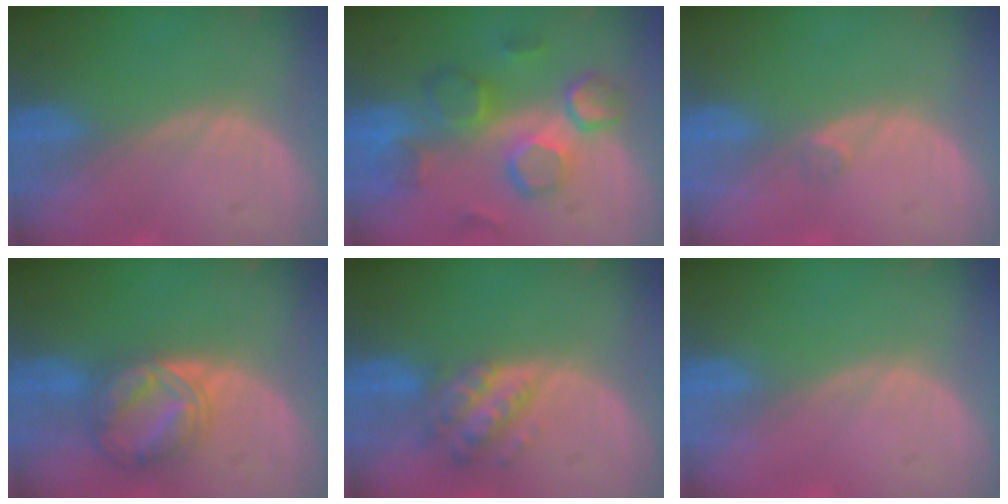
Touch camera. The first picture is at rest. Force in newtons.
{"total": 9.7, "press": 9.3, "slide": 2.9}
{"total": 0.9, "press": 0.8, "slide": 0.5}
{"total": 7.3, "press": 7.3, "slide": 0.5}
{"total": 6.4, "press": 5.7, "slide": 2.8}
{"total": 0.0}